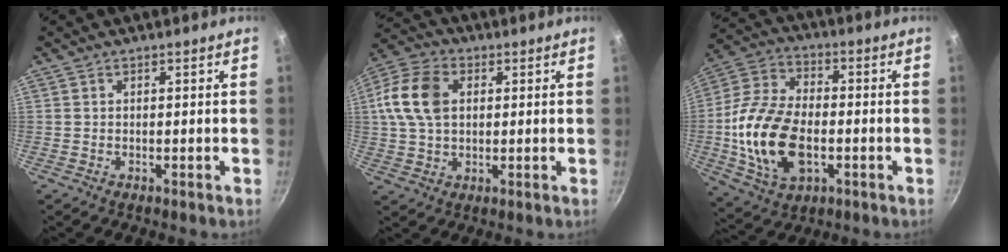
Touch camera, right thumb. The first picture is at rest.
{"total": 12.0, "force": [2.2, 8.2, 8.4], "torque": [-0.154, 0.012, 0.030]}
{"total": 18.6, "force": [-3.1, 11.4, 14.4], "torque": [-0.277, 0.021, -0.058]}